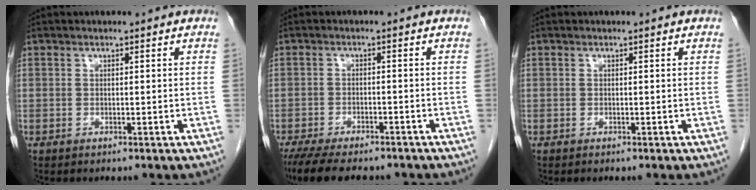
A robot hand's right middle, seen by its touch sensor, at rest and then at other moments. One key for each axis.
{"total": 12.9, "fx": -10.6, "fy": 3.9, "fz": 6.2, "tx": -0.115, "ty": -0.012, "tz": -0.153}
{"total": 0.0}